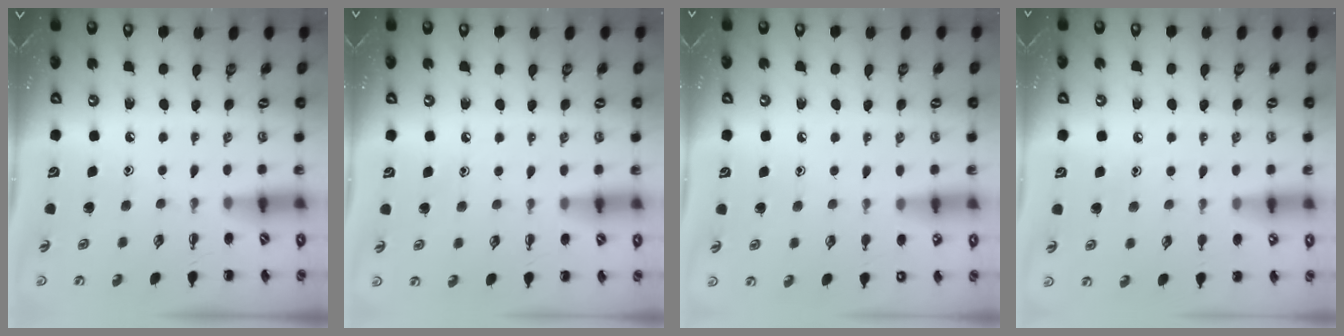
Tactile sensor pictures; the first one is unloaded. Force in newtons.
{"total": 7.0, "press": 6.6, "slide": 2.2}
{"total": 6.9, "press": 6.5, "slide": 2.3}
{"total": 6.9, "press": 6.6, "slide": 1.8}